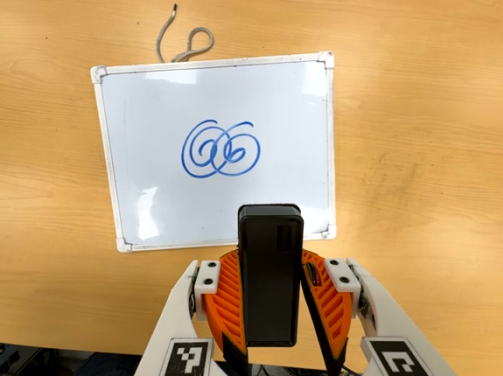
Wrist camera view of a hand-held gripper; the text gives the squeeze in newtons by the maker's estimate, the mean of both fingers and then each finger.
{"total": 5.1, "left": 4.4, "right": 5.9}